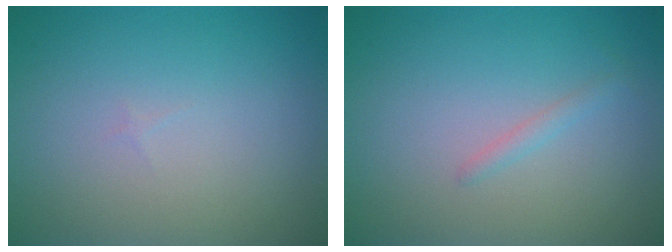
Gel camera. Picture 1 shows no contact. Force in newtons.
{"total": 0.8, "press": 0.8, "slide": 0.1}